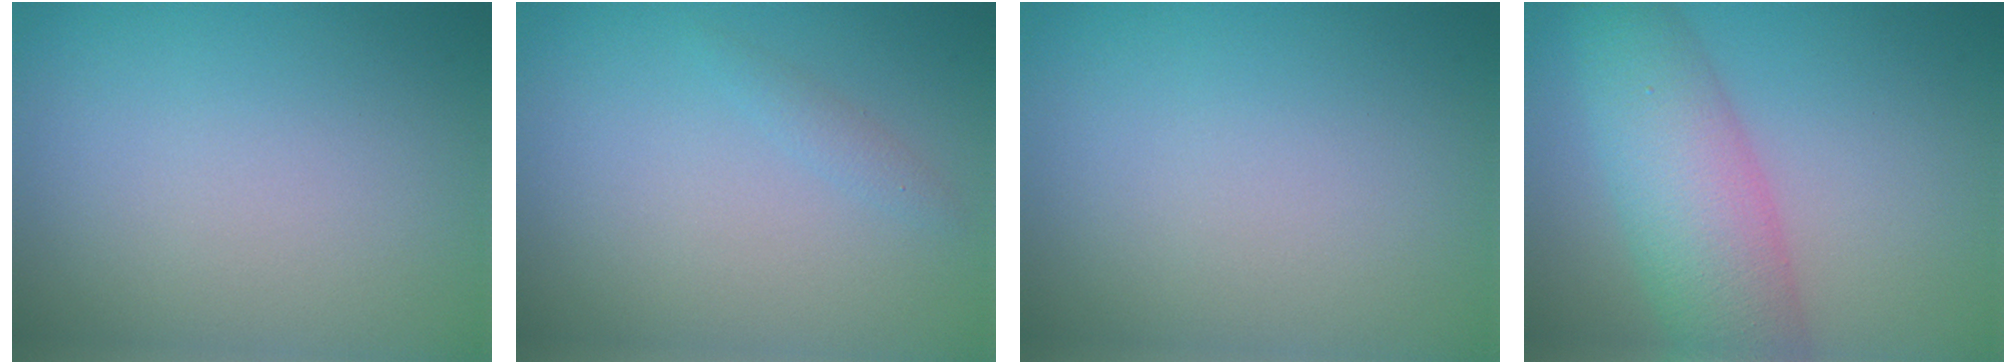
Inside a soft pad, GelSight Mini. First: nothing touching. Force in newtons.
{"total": 0.8, "press": 0.8, "slide": 0.1}
{"total": 0.0}
{"total": 7.1, "press": 7.1, "slide": 0.1}